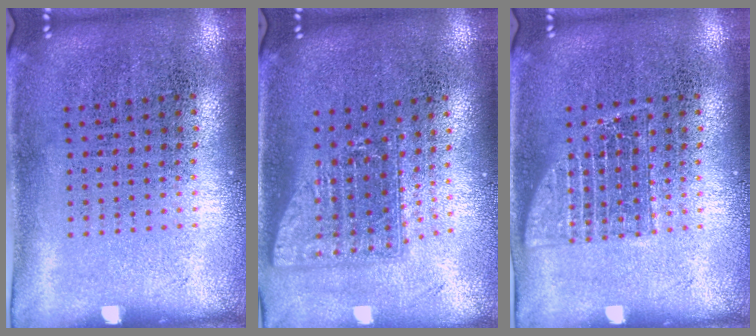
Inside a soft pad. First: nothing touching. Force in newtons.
{"total": 1.6, "press": 1.2, "slide": 1.0}
{"total": 1.9, "press": 1.8, "slide": 0.3}